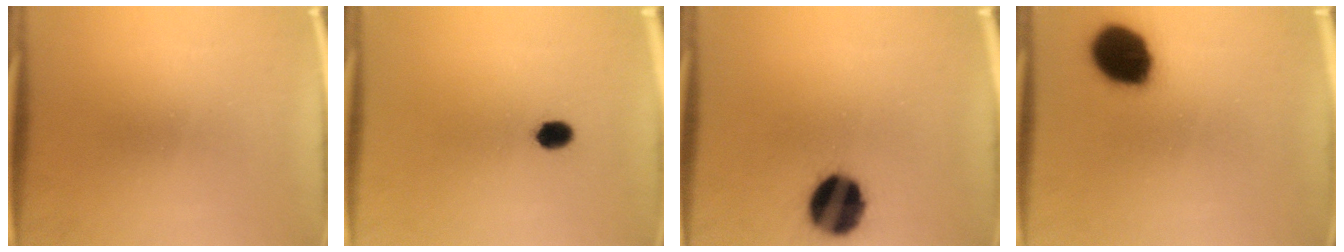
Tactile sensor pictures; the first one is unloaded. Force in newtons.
{"total": 3.5}
{"total": 14.7}
{"total": 15.5}